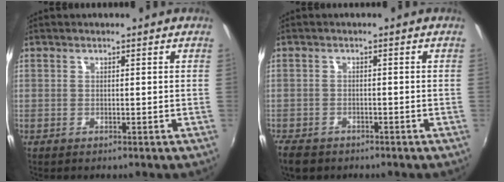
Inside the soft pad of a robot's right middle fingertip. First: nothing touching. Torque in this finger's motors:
{"motor_torque": [0.52, -0.46, 0.18, 0.04]}